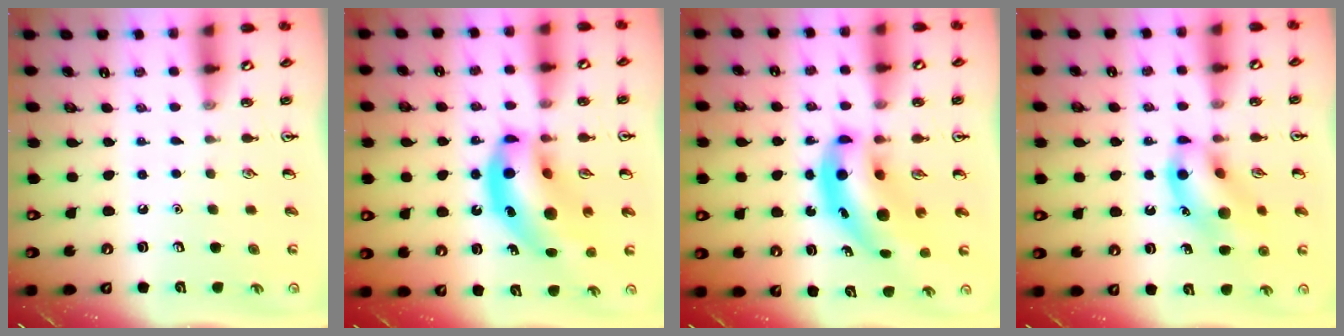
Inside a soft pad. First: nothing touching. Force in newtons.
{"total": 17.5, "press": 16.7, "slide": 5.0}
{"total": 11.0, "press": 10.4, "slide": 3.7}
{"total": 12.6, "press": 12.5, "slide": 1.2}